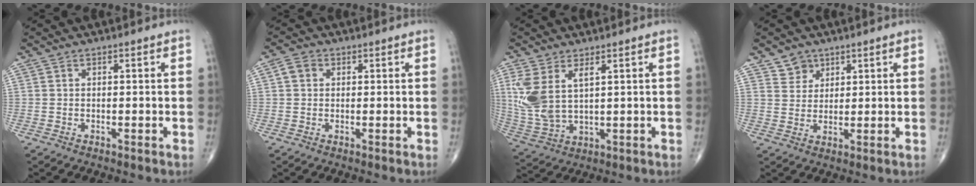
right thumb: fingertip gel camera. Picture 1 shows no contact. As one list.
[{"total": 2.6, "force": [0.6, 2.1, 1.3], "torque": [-0.021, 0.007, 0.008]}, {"total": 10.0, "force": [3.3, 4.8, 8.1], "torque": [-0.181, -0.009, 0.081]}, {"total": 3.8, "force": [2.6, 2.8, 0.3], "torque": [0.017, -0.018, 0.043]}]